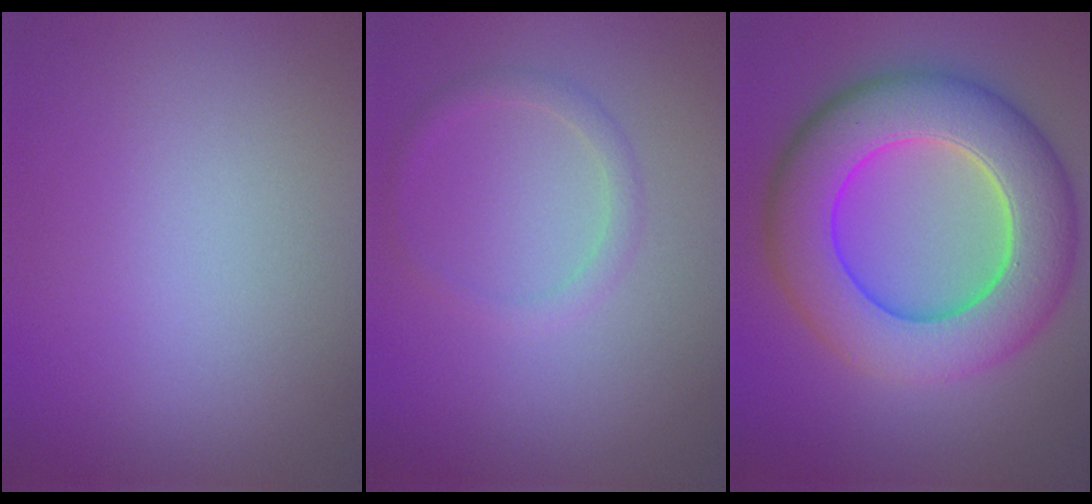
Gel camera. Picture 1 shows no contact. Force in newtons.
{"total": 1.5, "press": 1.5, "slide": 0.0}
{"total": 11.4, "press": 11.4, "slide": 0.3}